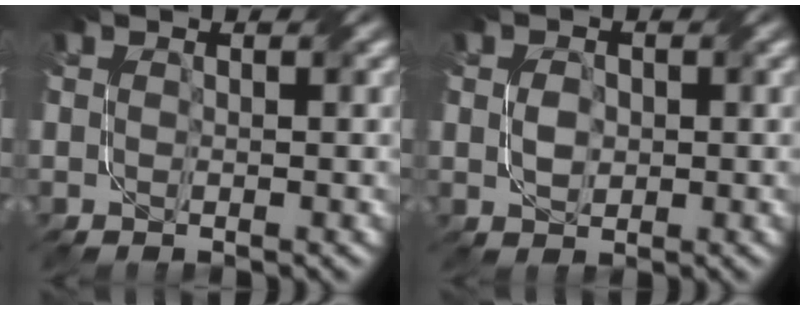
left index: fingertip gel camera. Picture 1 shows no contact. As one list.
[{"total": 1.6, "force": [-0.8, 1.0, 1.0], "torque": [-0.023, -0.005, -0.015]}]